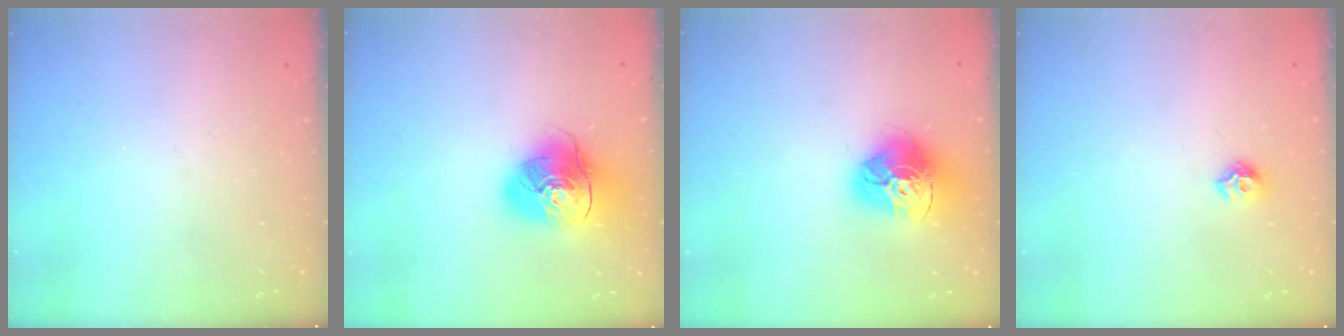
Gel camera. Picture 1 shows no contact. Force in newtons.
{"total": 15.6, "press": 15.4, "slide": 2.2}
{"total": 17.4, "press": 17.3, "slide": 1.7}
{"total": 7.2, "press": 7.2, "slide": 0.7}